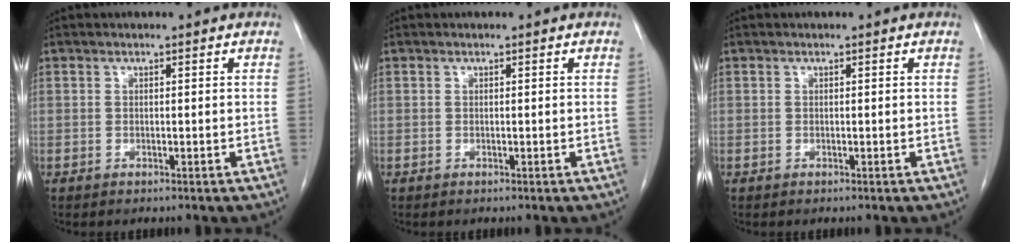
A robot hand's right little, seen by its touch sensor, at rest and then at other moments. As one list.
[{"total": 0.0}, {"total": 0.0}]